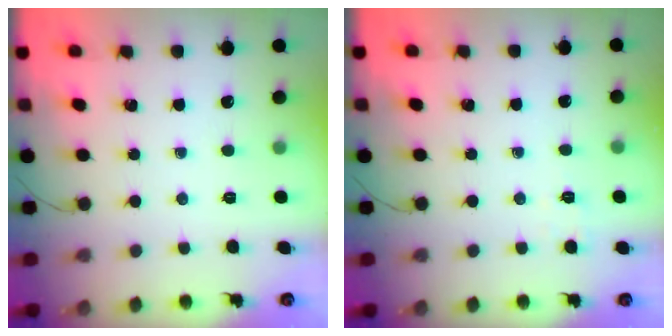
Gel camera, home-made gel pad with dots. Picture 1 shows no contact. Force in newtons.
{"total": 2.0, "press": 1.0, "slide": 1.7}